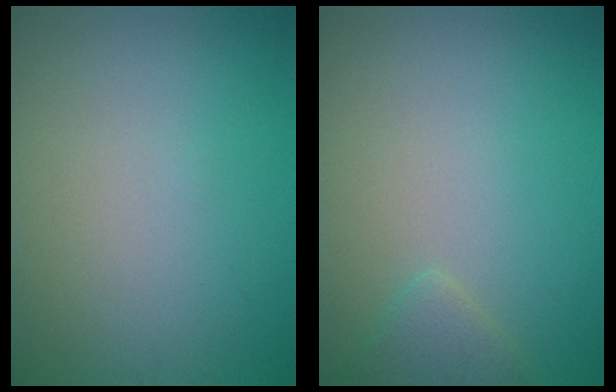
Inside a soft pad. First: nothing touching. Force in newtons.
{"total": 1.4, "press": 1.4, "slide": 0.1}